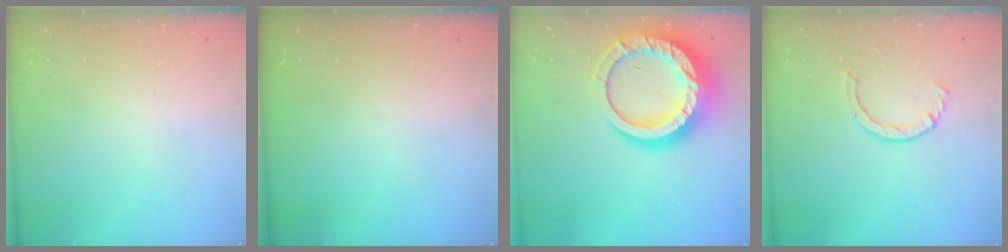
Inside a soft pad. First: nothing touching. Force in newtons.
{"total": 0.0}
{"total": 25.6, "press": 25.5, "slide": 2.2}
{"total": 2.9, "press": 2.9, "slide": 0.4}